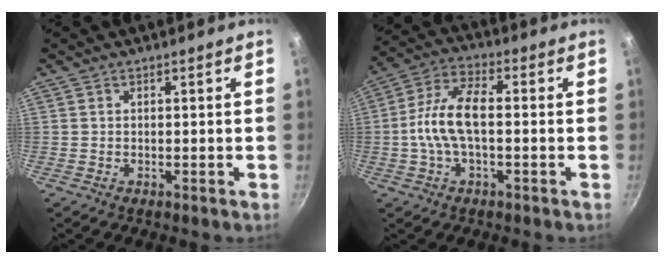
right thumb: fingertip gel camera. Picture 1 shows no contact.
{"total": 10.6, "force": [-0.8, 5.1, 9.3], "torque": [-0.182, 0.033, -0.027]}